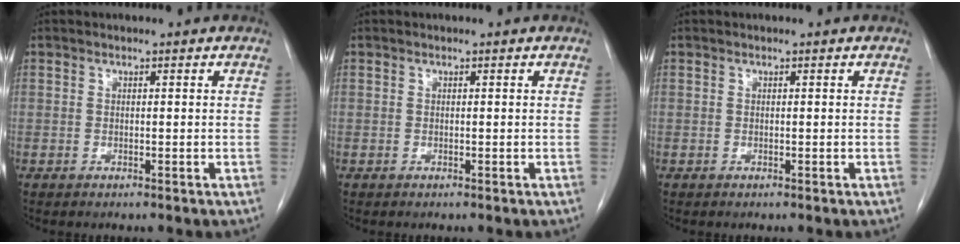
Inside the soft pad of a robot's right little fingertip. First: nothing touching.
{"total": 0.0}
{"total": 0.0}